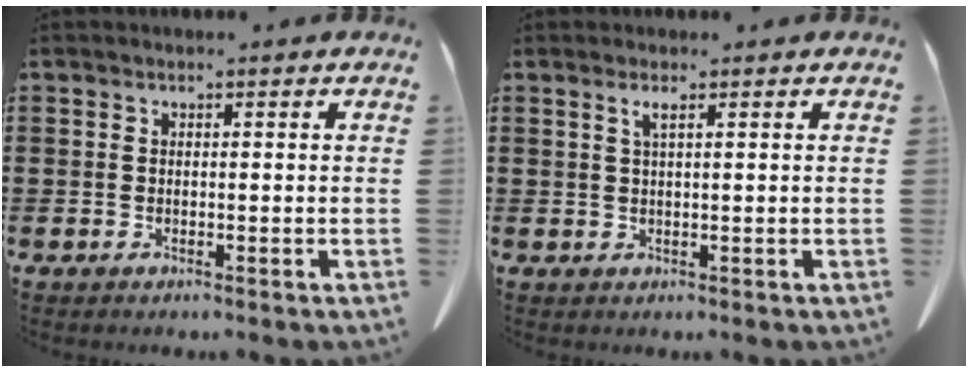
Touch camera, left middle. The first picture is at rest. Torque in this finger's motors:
{"motor_torque": [0.24, 0.36, 0.18, 0.02]}